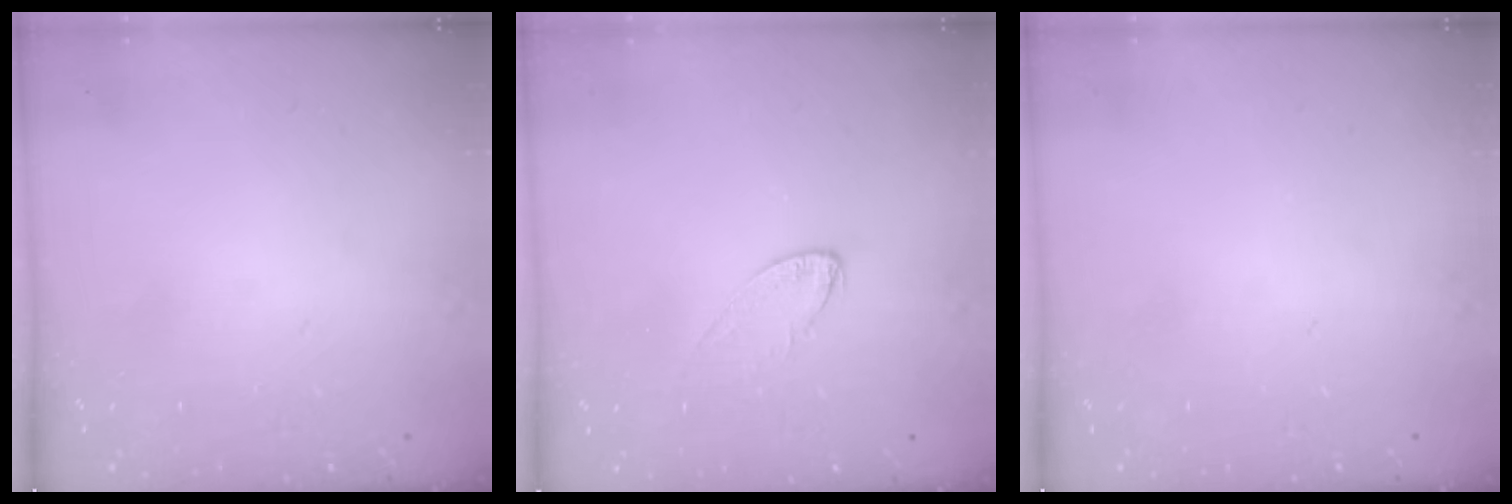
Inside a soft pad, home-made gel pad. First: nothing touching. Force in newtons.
{"total": 5.3, "press": 5.2, "slide": 0.4}
{"total": 0.0}